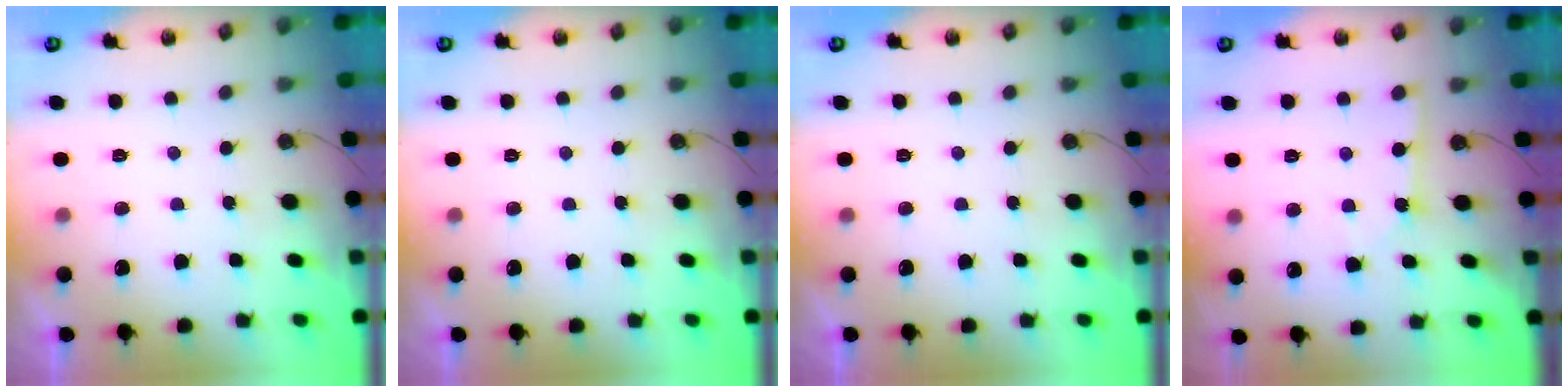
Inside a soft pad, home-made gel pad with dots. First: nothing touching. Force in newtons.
{"total": 0.0}
{"total": 0.0}
{"total": 3.0, "press": 3.0, "slide": 0.2}